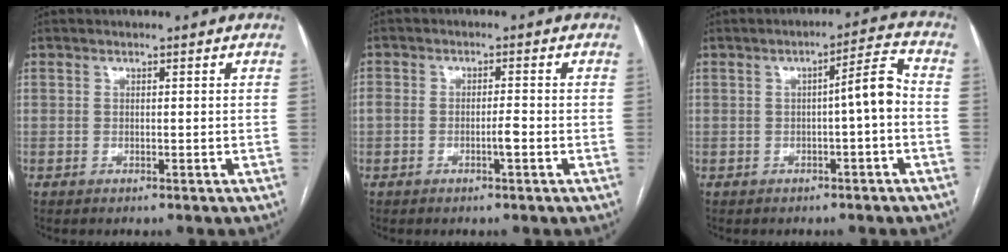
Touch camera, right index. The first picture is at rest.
{"total": 2.7, "force": [-1.1, 0.7, 2.4], "torque": [-0.047, 0.010, -0.017]}
{"total": 5.2, "force": [-0.7, 0.2, 5.1], "torque": [-0.072, 0.018, -0.011]}